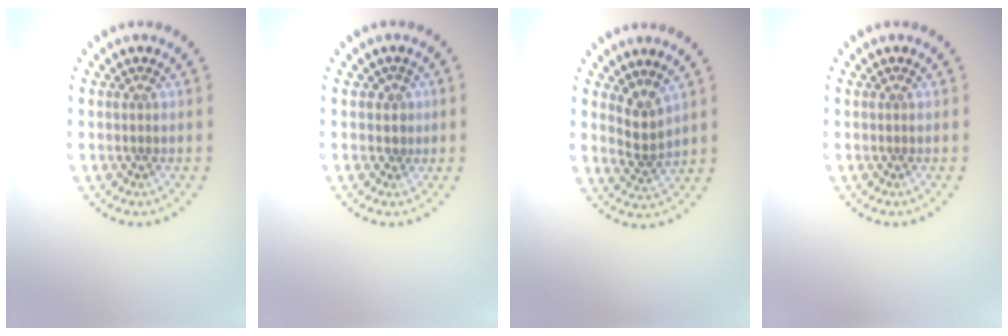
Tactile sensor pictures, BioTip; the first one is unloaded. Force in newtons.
{"total": 0.9, "press": 0.7, "slide": 0.6}
{"total": 2.4, "press": 1.8, "slide": 1.6}
{"total": 0.0}